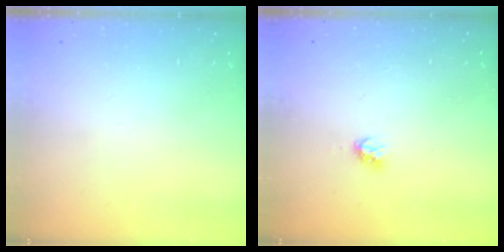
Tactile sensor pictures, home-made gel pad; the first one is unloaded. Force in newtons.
{"total": 2.8, "press": 2.8, "slide": 0.2}